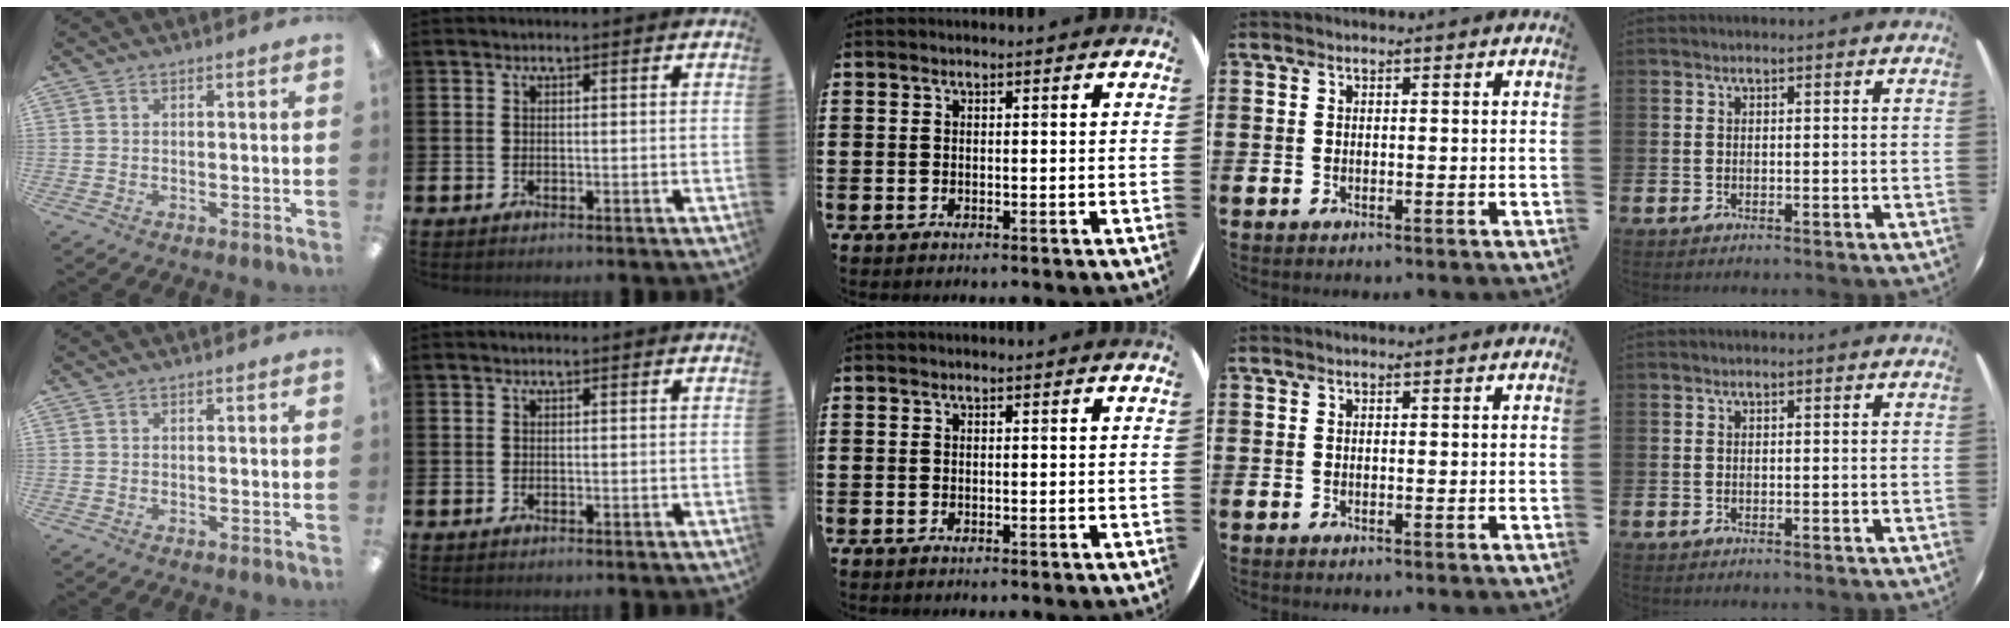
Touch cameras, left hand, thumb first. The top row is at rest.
{}